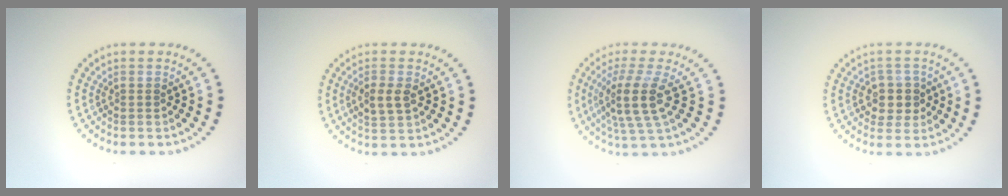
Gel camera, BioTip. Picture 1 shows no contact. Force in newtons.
{"total": 2.4, "press": 2.4, "slide": 0.2}
{"total": 4.3, "press": 3.3, "slide": 2.8}
{"total": 2.9, "press": 2.7, "slide": 1.2}